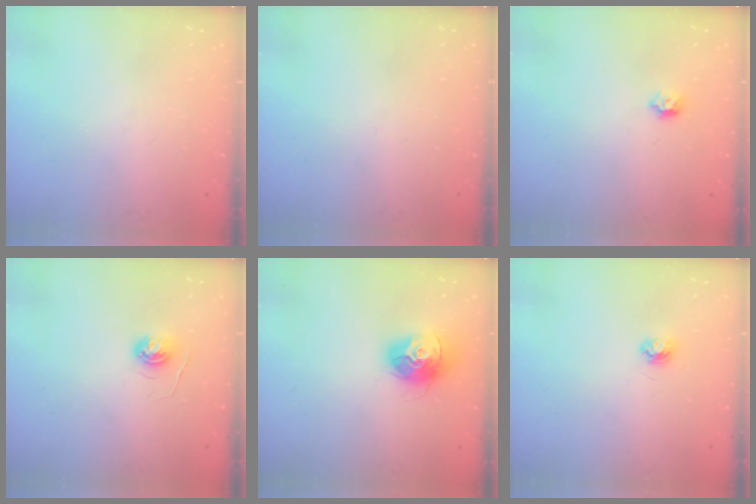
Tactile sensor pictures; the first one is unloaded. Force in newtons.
{"total": 0.0}
{"total": 6.1, "press": 6.0, "slide": 1.1}
{"total": 5.0, "press": 5.0, "slide": 0.4}
{"total": 13.7, "press": 13.6, "slide": 1.3}
{"total": 3.9, "press": 3.9, "slide": 0.4}